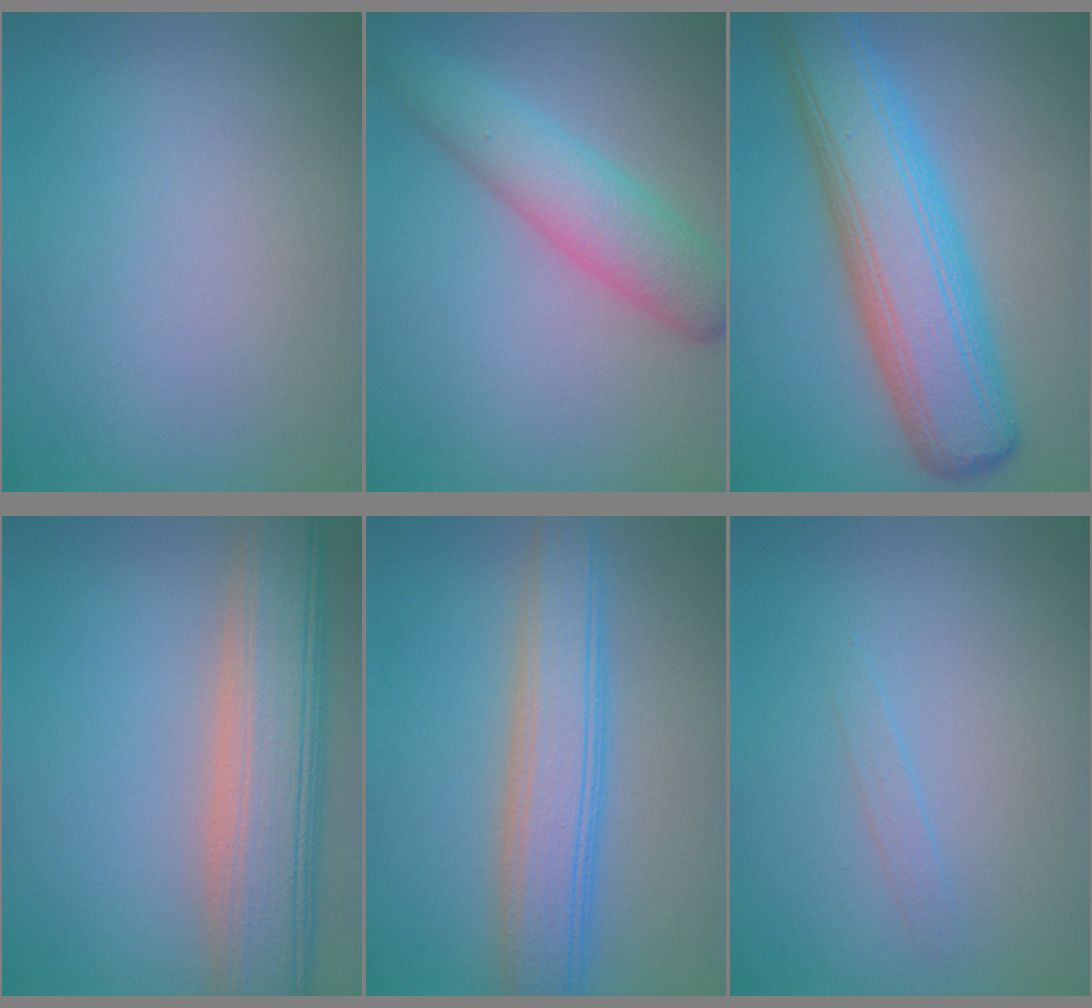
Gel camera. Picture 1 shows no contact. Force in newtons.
{"total": 5.1, "press": 5.1, "slide": 0.1}
{"total": 9.6, "press": 9.6, "slide": 0.3}
{"total": 8.9, "press": 8.9, "slide": 0.8}
{"total": 5.9, "press": 5.9, "slide": 0.3}
{"total": 0.8, "press": 0.8, "slide": 0.1}